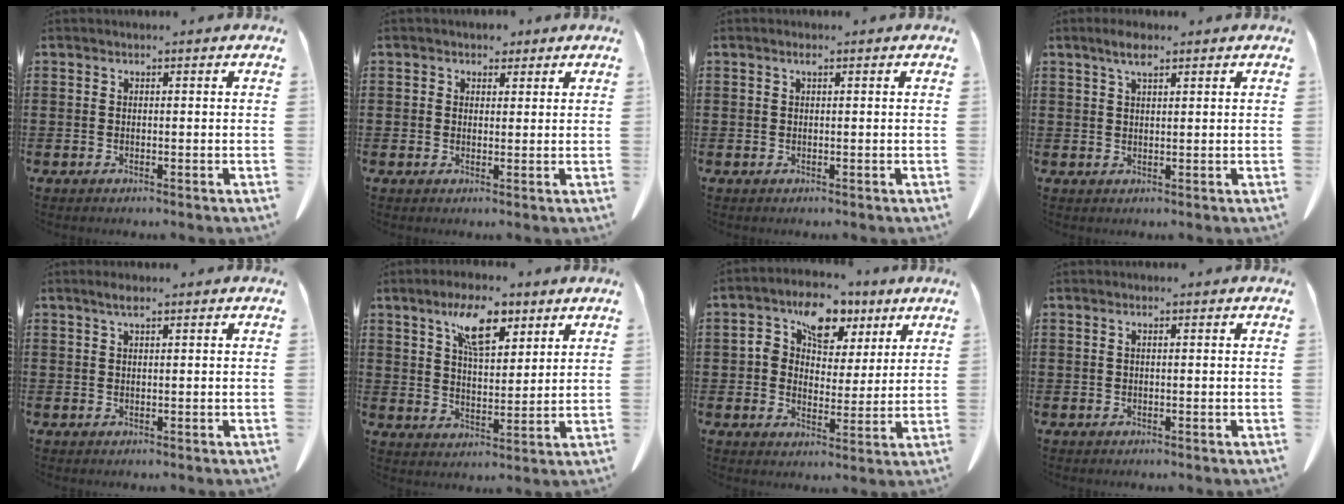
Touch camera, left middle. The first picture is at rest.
{"total": 2.3, "force": [1.7, 1.6, 0.3], "torque": [-0.006, 0.008, 0.030]}
{"total": 0.7, "force": [0.3, 0.3, 0.5], "torque": [-0.012, 0.003, 0.005]}
{"total": 3.4, "force": [2.1, 0.9, 2.5], "torque": [-0.054, 0.005, 0.036]}
{"total": 1.4, "force": [0.8, 0.4, 1.1], "torque": [-0.023, 0.003, 0.013]}
{"total": 9.5, "force": [6.1, 3.5, 6.4], "torque": [-0.124, -0.008, 0.105]}
{"total": 9.1, "force": [4.4, 6.1, 5.2], "torque": [-0.102, 0.010, 0.074]}
{"total": 0.6, "force": [0.1, 0.1, 0.5], "torque": [-0.011, 0.000, 0.002]}